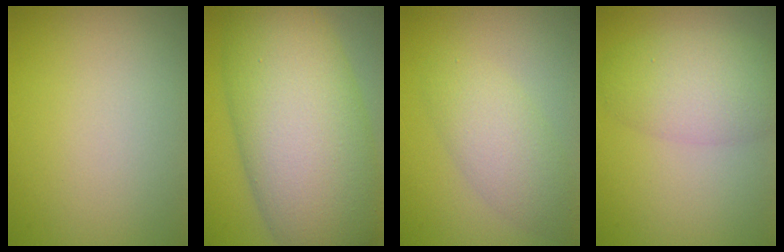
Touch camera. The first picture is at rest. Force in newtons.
{"total": 14.3, "press": 14.3, "slide": 0.6}
{"total": 3.6, "press": 3.6, "slide": 0.2}
{"total": 4.8, "press": 4.8, "slide": 0.2}